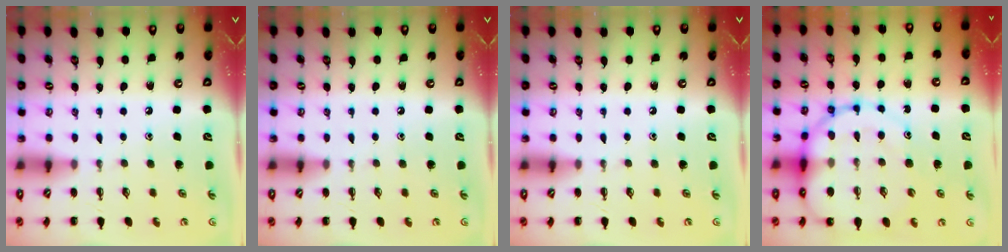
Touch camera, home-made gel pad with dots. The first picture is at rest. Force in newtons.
{"total": 0.0}
{"total": 0.0}
{"total": 17.2, "press": 17.0, "slide": 3.1}